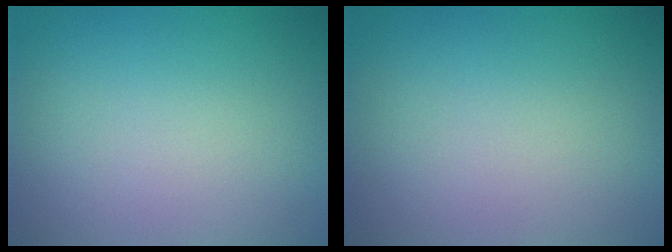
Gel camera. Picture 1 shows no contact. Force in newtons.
{"total": 0.0}